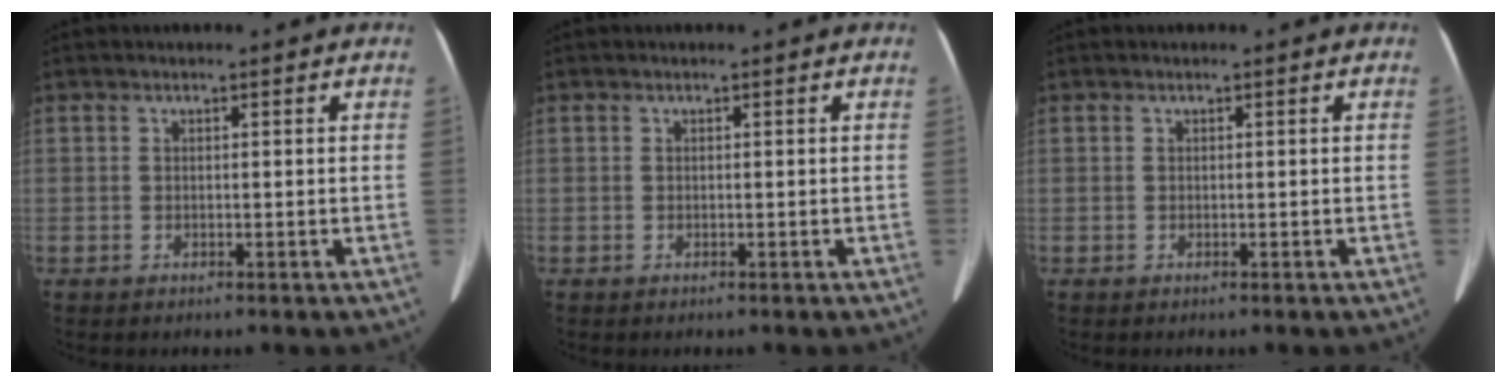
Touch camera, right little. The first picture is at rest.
{"total": 0.0}
{"total": 0.0}